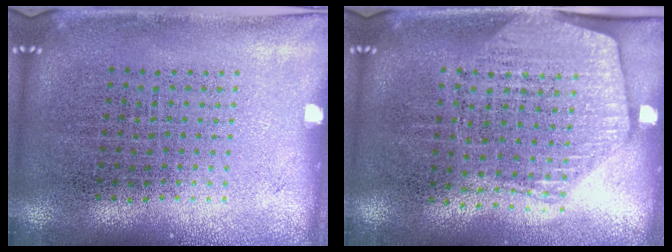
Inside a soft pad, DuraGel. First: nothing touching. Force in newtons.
{"total": 1.8, "press": 1.6, "slide": 0.7}